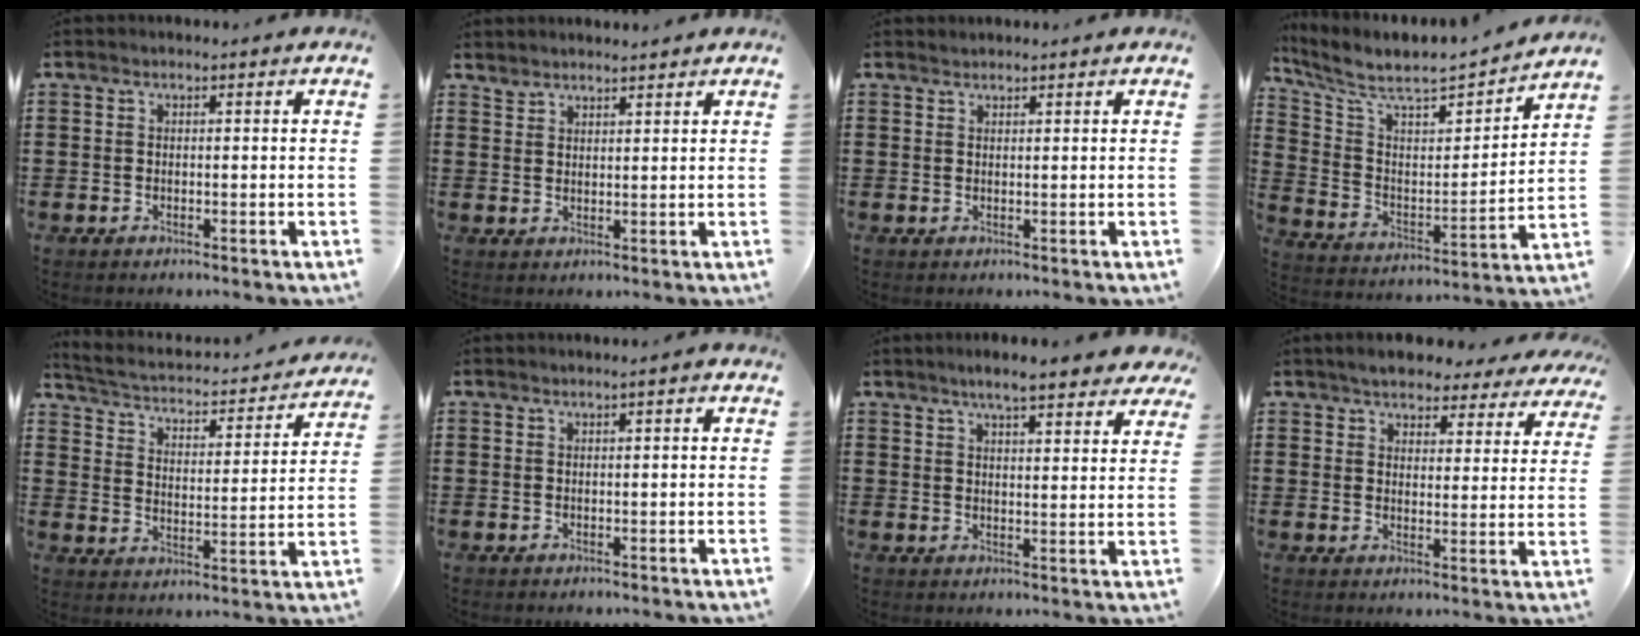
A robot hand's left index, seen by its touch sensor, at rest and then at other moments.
{"total": 2.3, "force": [2.3, 0.1, -0.1], "torque": [-0.003, -0.003, 0.046]}
{"total": 0.8, "force": [0.8, 0.1, 0.0], "torque": [-0.002, 0.000, 0.017]}
{"total": 6.6, "force": [6.0, 1.3, 2.4], "torque": [-0.081, -0.049, 0.097]}
{"total": 2.3, "force": [2.2, 0.3, 0.6], "torque": [-0.031, -0.026, 0.026]}
{"total": 0.6, "force": [0.1, 0.0, 0.6], "torque": [-0.008, -0.004, 0.003]}
{"total": 6.1, "force": [5.2, 0.7, 3.1], "torque": [-0.066, -0.010, 0.091]}
{"total": 4.6, "force": [4.4, 1.0, 0.8], "torque": [-0.036, -0.011, 0.080]}